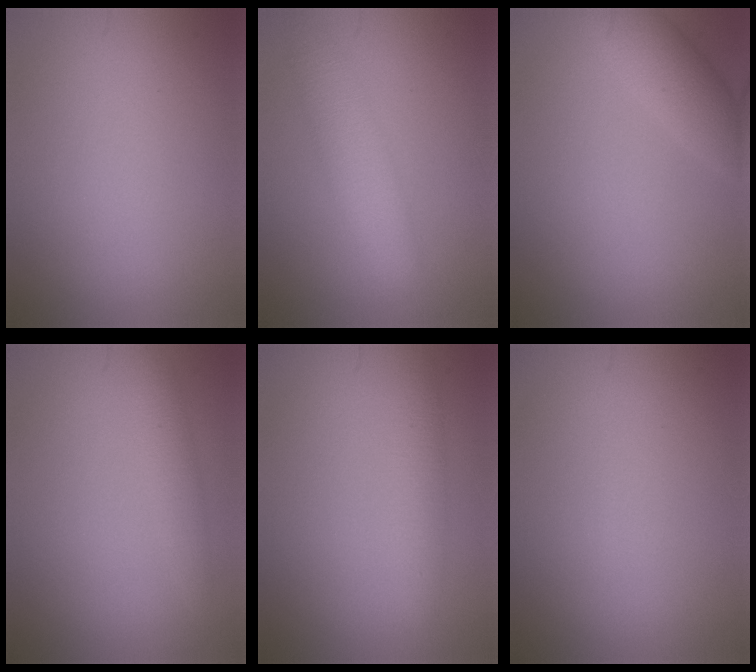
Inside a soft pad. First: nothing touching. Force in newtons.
{"total": 3.8, "press": 3.8, "slide": 0.1}
{"total": 3.0, "press": 3.0, "slide": 0.2}
{"total": 1.7, "press": 1.7, "slide": 0.0}
{"total": 2.0, "press": 2.0, "slide": 0.1}
{"total": 0.0}